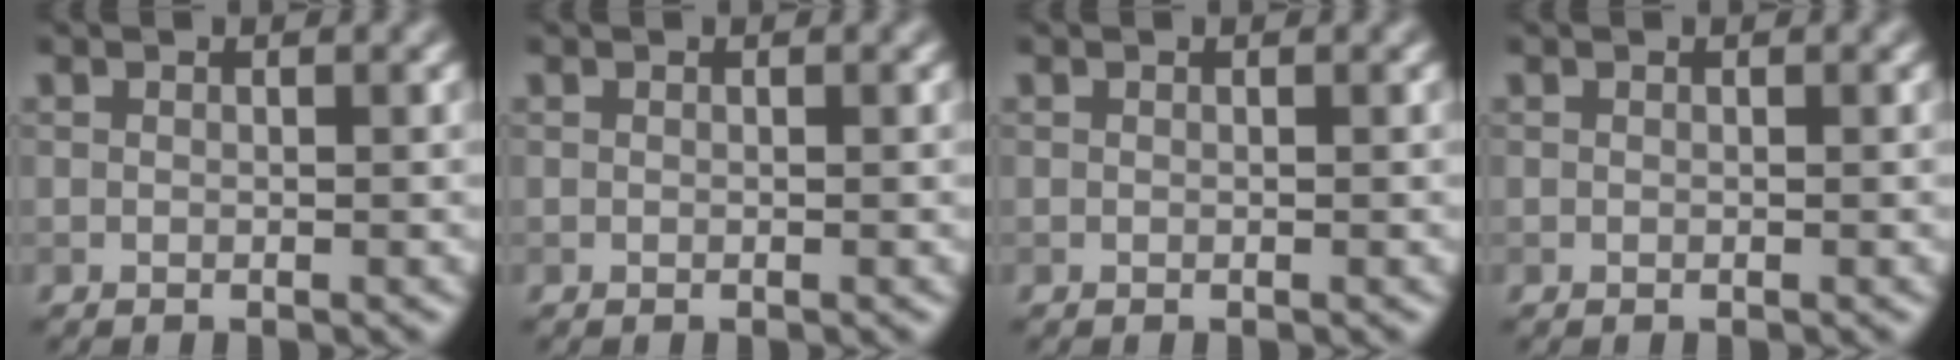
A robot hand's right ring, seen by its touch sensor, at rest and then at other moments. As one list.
[{"total": 0.0}, {"total": 0.0}, {"total": 0.0}]